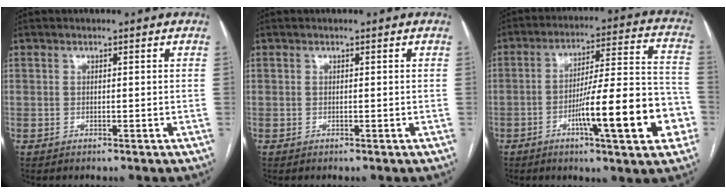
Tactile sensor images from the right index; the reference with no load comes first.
{"total": 0.0}
{"total": 17.4, "force": [-6.3, 2.1, 16.1], "torque": [-0.231, 0.015, -0.089]}